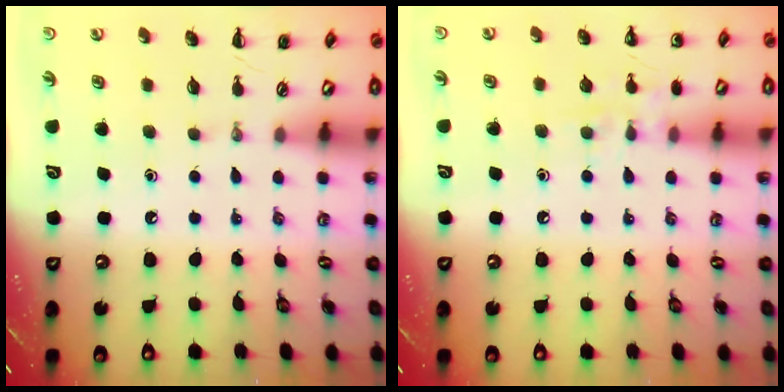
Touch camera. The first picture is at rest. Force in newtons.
{"total": 6.9, "press": 6.8, "slide": 1.5}